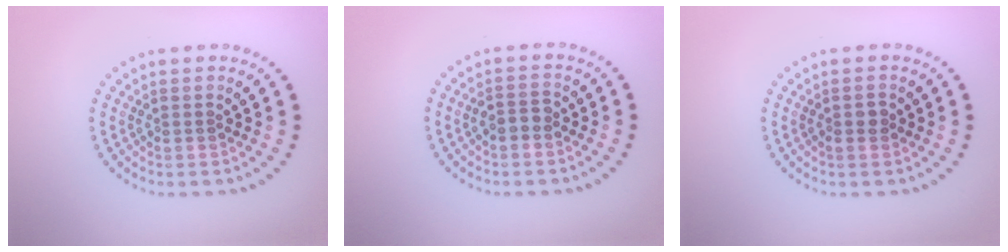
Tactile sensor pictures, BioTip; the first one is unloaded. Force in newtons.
{"total": 1.8, "press": 1.7, "slide": 0.4}
{"total": 1.1, "press": 1.0, "slide": 0.3}